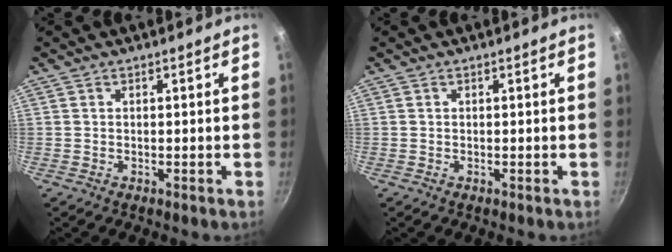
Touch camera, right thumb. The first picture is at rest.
{"total": 0.0}